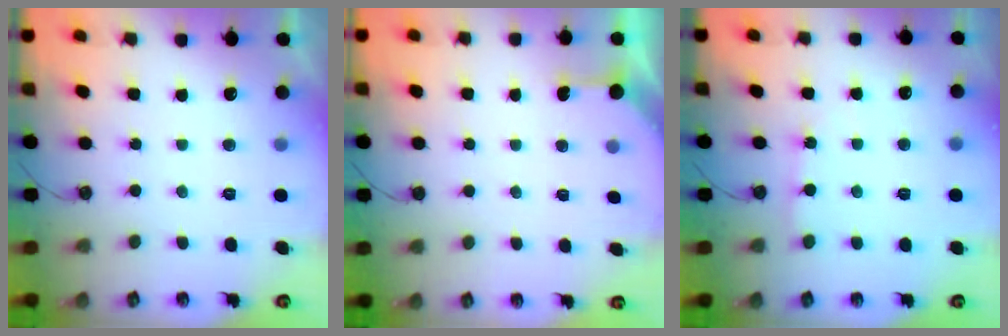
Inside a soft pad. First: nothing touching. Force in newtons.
{"total": 1.6, "press": 1.5, "slide": 0.3}
{"total": 2.2, "press": 2.2, "slide": 0.2}